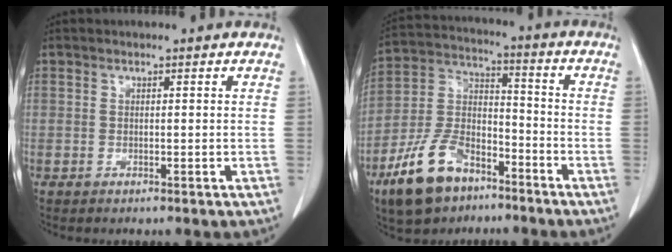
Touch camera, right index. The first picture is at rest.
{"total": 13.3, "force": [-8.6, 6.9, 7.5], "torque": [-0.161, 0.006, -0.163]}